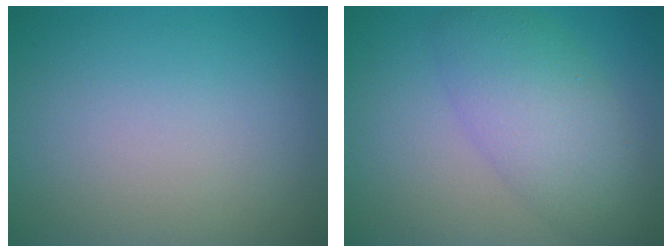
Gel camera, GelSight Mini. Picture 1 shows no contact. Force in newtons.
{"total": 5.6, "press": 5.6, "slide": 0.4}